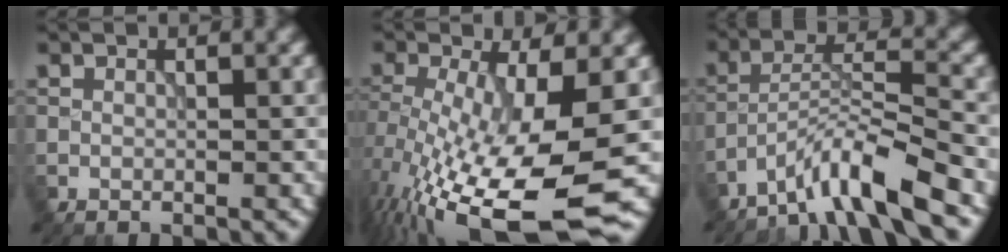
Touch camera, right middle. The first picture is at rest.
{"total": 13.8, "force": [-4.5, 4.5, 12.2], "torque": [-0.233, -0.034, -0.065]}
{"total": 6.4, "force": [-4.9, 0.5, 4.1], "torque": [-0.067, 0.009, -0.094]}